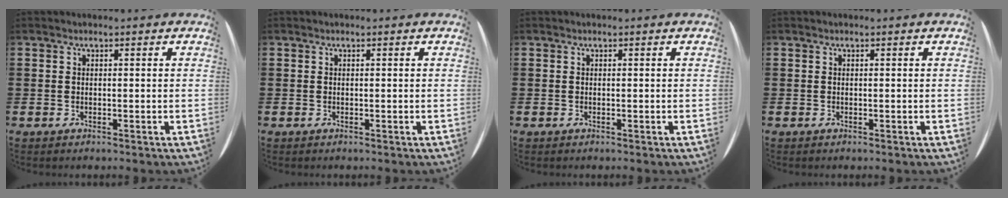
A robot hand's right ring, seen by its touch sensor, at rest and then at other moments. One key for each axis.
{"total": 0.0}
{"total": 0.0}
{"total": 0.0}